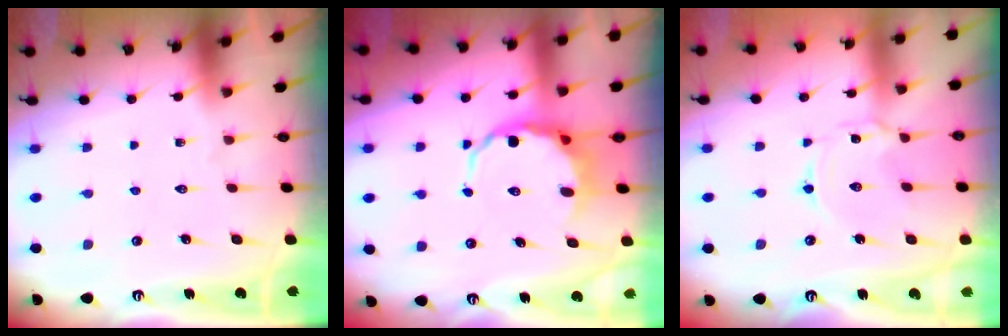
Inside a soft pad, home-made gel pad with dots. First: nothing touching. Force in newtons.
{"total": 6.5, "press": 6.3, "slide": 1.9}
{"total": 1.7, "press": 1.7, "slide": 0.3}